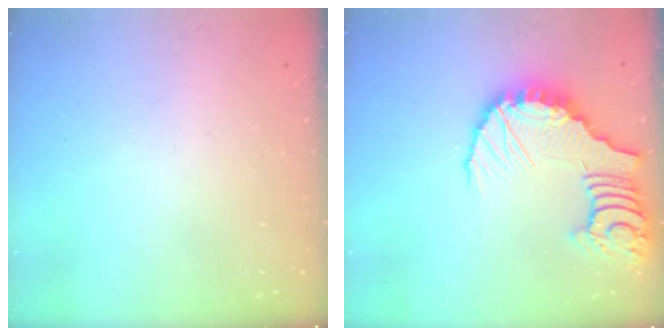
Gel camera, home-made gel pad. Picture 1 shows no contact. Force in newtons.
{"total": 13.0, "press": 12.8, "slide": 1.9}